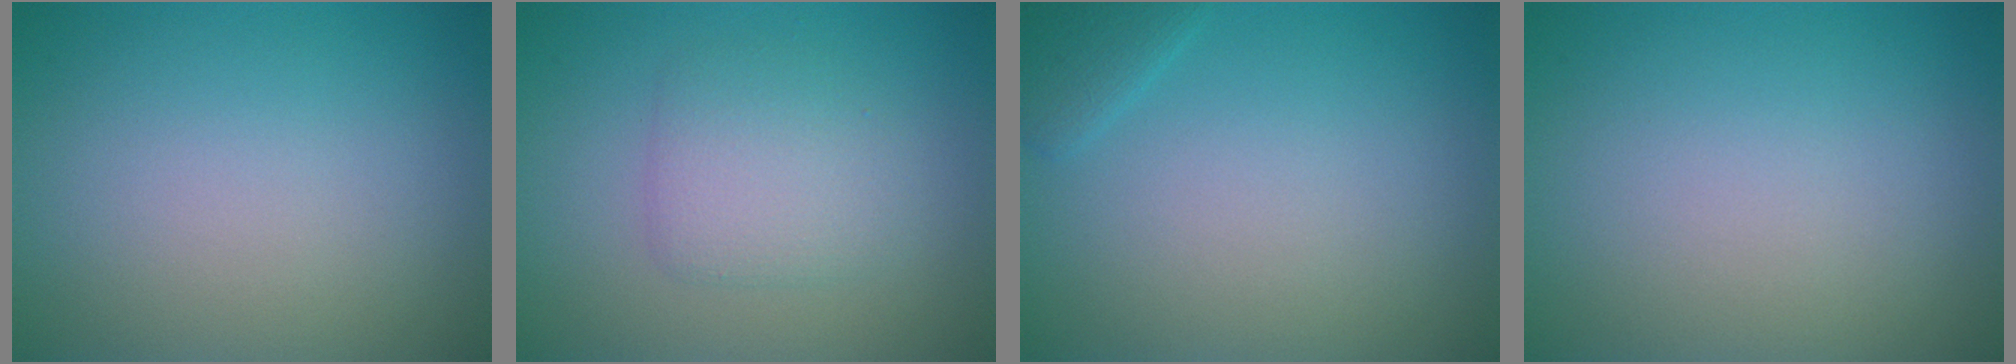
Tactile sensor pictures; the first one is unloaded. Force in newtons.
{"total": 2.8, "press": 2.8, "slide": 0.1}
{"total": 1.4, "press": 1.4, "slide": 0.1}
{"total": 0.0}